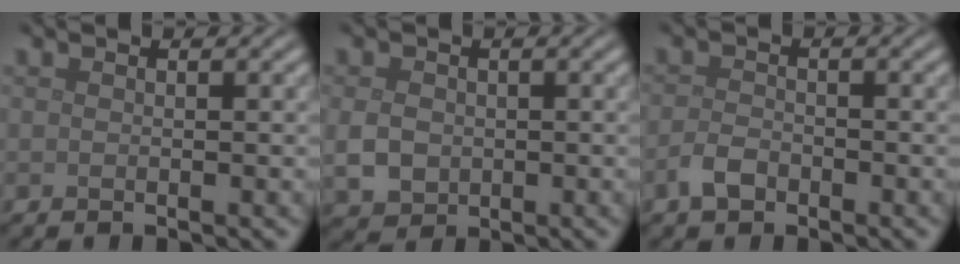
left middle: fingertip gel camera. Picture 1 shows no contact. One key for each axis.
{"total": 2.9, "fx": -0.2, "fy": 2.4, "fz": 1.6, "tx": -0.035, "ty": -0.004, "tz": -0.006}
{"total": 1.9, "fx": -1.2, "fy": 1.1, "fz": 1.0, "tx": -0.021, "ty": 0.002, "tz": -0.027}